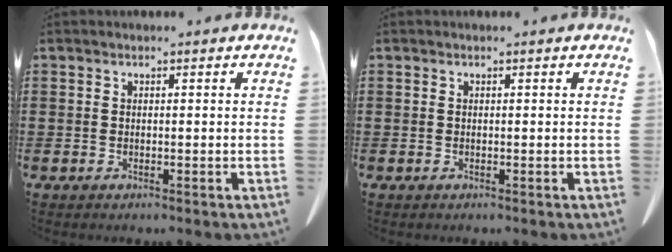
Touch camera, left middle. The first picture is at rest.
{"total": 0.0}